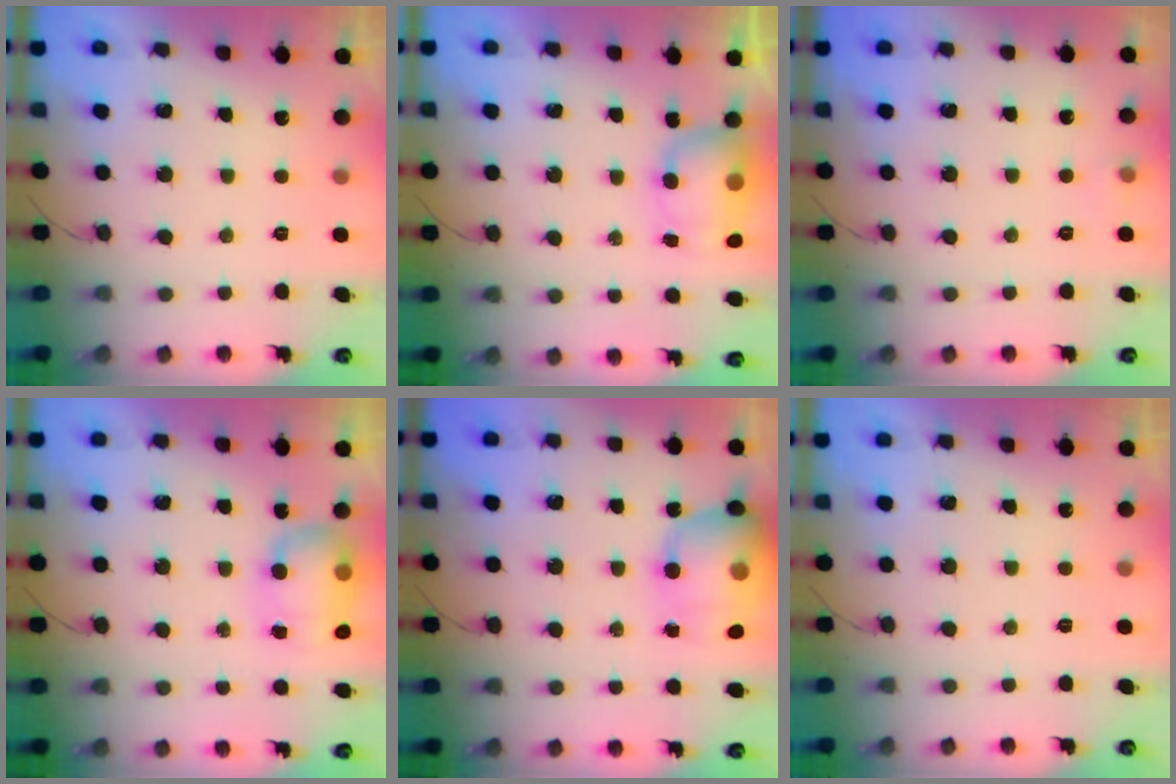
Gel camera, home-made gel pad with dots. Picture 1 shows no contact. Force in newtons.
{"total": 7.1, "press": 6.9, "slide": 1.6}
{"total": 5.8, "press": 2.8, "slide": 5.1}
{"total": 8.7, "press": 8.3, "slide": 2.5}
{"total": 19.7, "press": 19.4, "slide": 3.8}
{"total": 0.0}